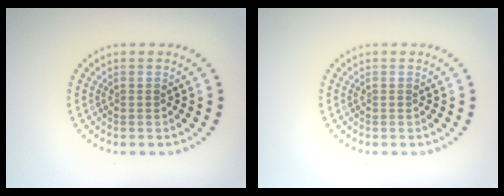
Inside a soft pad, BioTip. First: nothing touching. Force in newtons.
{"total": 0.0}